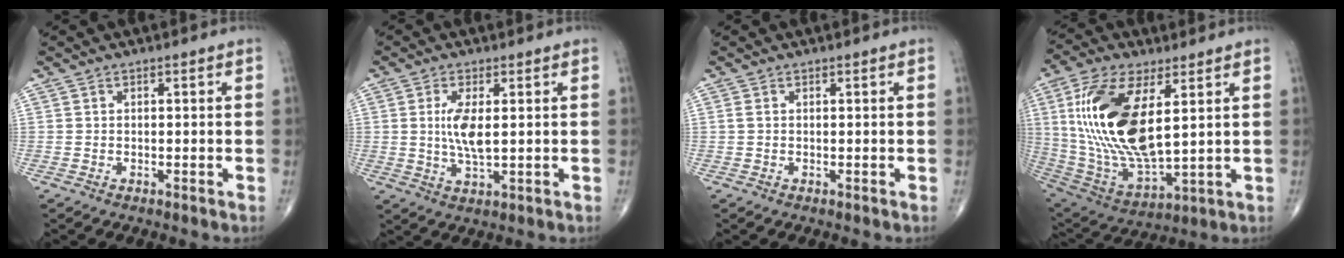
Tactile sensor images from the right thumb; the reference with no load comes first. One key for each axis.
{"total": 6.0, "fx": 0.8, "fy": 2.0, "fz": 5.6, "tx": -0.120, "ty": -0.014, "tz": 0.017}
{"total": 0.7, "fx": 0.1, "fy": 0.3, "fz": 0.6, "tx": -0.017, "ty": 0.001, "tz": 0.003}
{"total": 22.1, "fx": 4.9, "fy": 9.8, "fz": 19.3, "tx": -0.393, "ty": -0.027, "tz": 0.099}